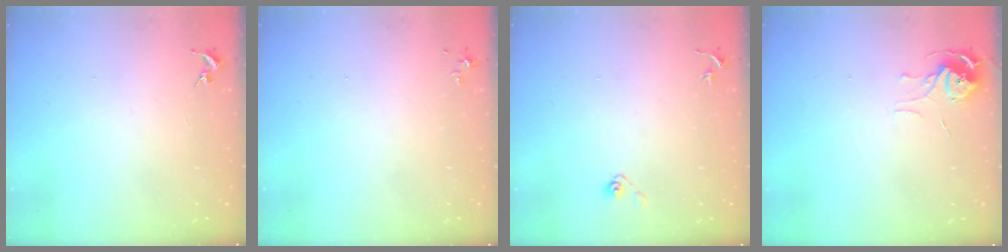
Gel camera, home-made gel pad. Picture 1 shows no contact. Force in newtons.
{"total": 3.5, "press": 3.4, "slide": 0.5}
{"total": 3.7, "press": 3.2, "slide": 1.9}
{"total": 6.2, "press": 6.1, "slide": 0.5}